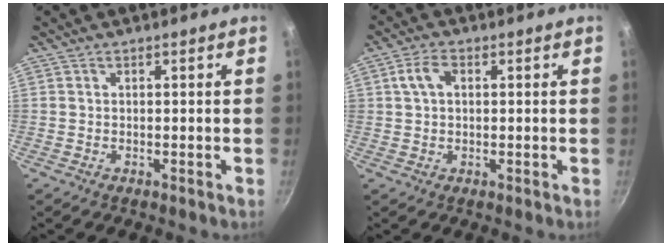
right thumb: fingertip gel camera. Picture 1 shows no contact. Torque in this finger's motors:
{"motor_torque": [1.09, 1.16, 1.30, 0.93, 0.51]}